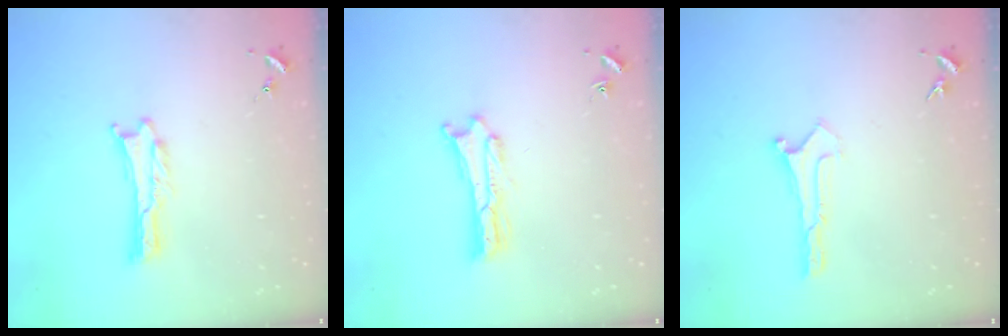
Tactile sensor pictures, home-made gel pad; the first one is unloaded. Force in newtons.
{"total": 0.9, "press": 0.9, "slide": 0.2}
{"total": 0.0}